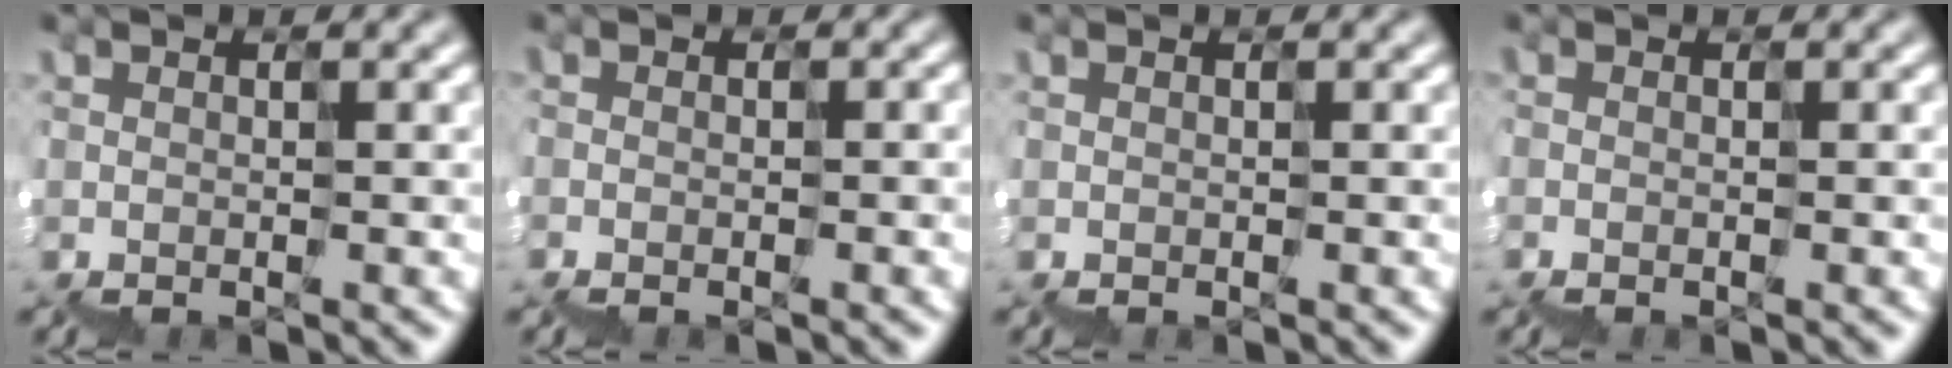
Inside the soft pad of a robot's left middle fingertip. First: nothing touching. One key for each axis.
{"total": 0.9, "fx": -0.9, "fy": 0.2, "fz": 0.1, "tx": -0.005, "ty": 0.004, "tz": -0.014}
{"total": 0.0}
{"total": 0.0}